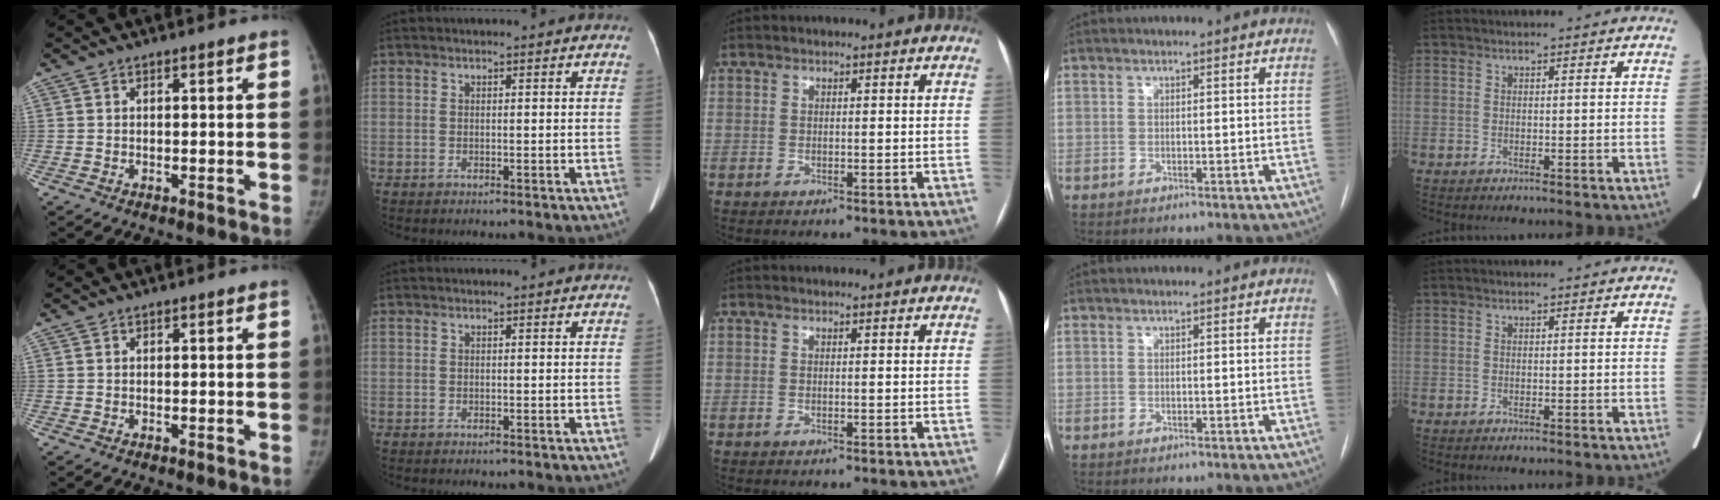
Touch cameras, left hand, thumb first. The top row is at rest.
{}